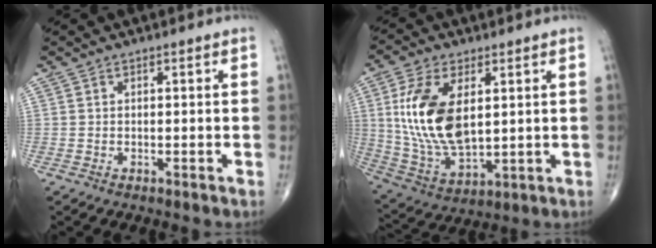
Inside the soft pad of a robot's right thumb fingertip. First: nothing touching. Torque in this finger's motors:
{"motor_torque": [2.13, 2.06, 1.70, 0.25, 0.33]}